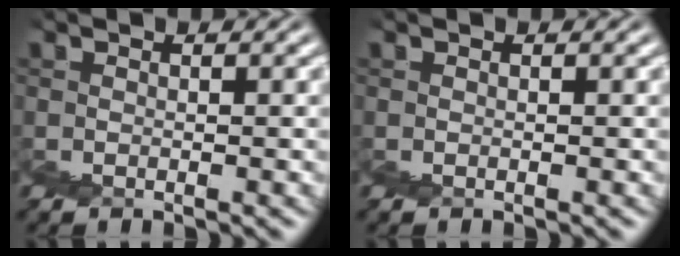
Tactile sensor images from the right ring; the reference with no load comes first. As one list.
[{"total": 0.0}]